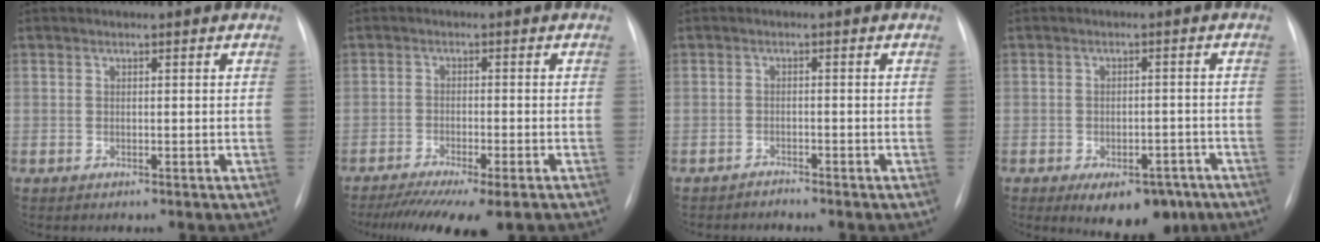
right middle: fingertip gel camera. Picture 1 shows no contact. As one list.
[{"total": 10.3, "force": [-7.8, 1.6, 6.6], "torque": [-0.097, -0.018, -0.119]}, {"total": 1.2, "force": [-1.1, 0.0, -0.6], "torque": [0.011, -0.004, -0.019]}, {"total": 9.2, "force": [-5.8, 4.7, 5.4], "torque": [-0.057, 0.007, -0.075]}]